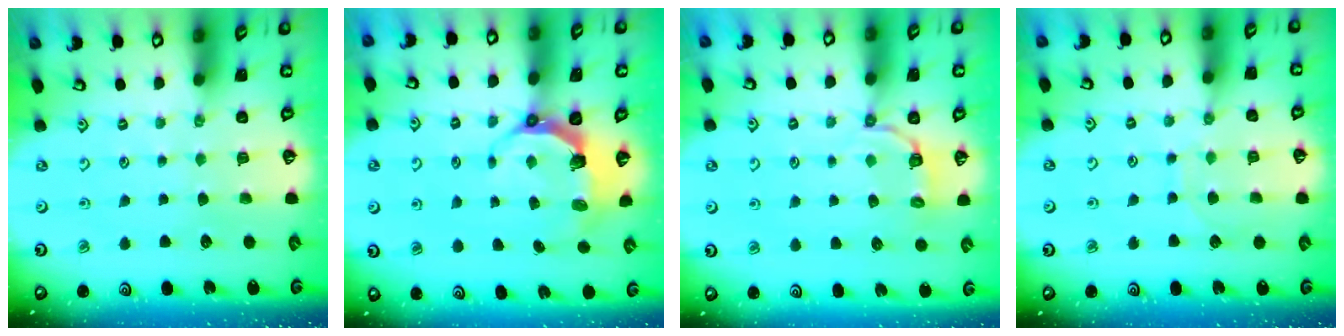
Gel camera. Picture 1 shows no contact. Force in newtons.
{"total": 6.3, "press": 4.8, "slide": 4.1}
{"total": 3.8, "press": 2.5, "slide": 2.9}
{"total": 6.7, "press": 6.7, "slide": 0.4}